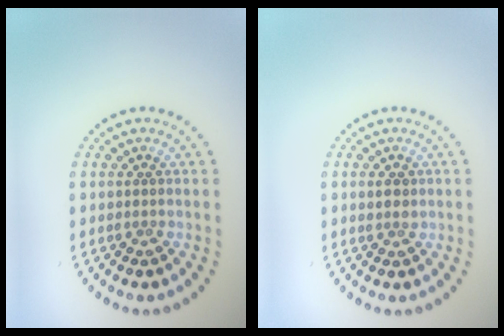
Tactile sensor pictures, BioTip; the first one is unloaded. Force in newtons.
{"total": 1.2, "press": 1.1, "slide": 0.5}